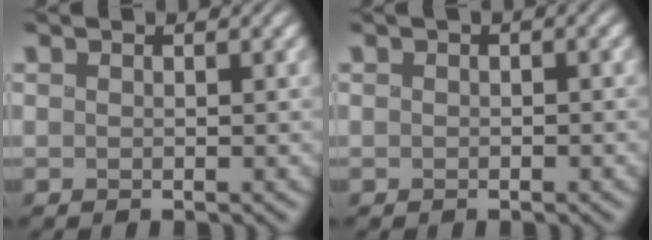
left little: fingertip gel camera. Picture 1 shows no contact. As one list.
[{"total": 0.6, "force": [-0.1, 0.3, 0.5], "torque": [-0.007, 0.001, -0.001]}]